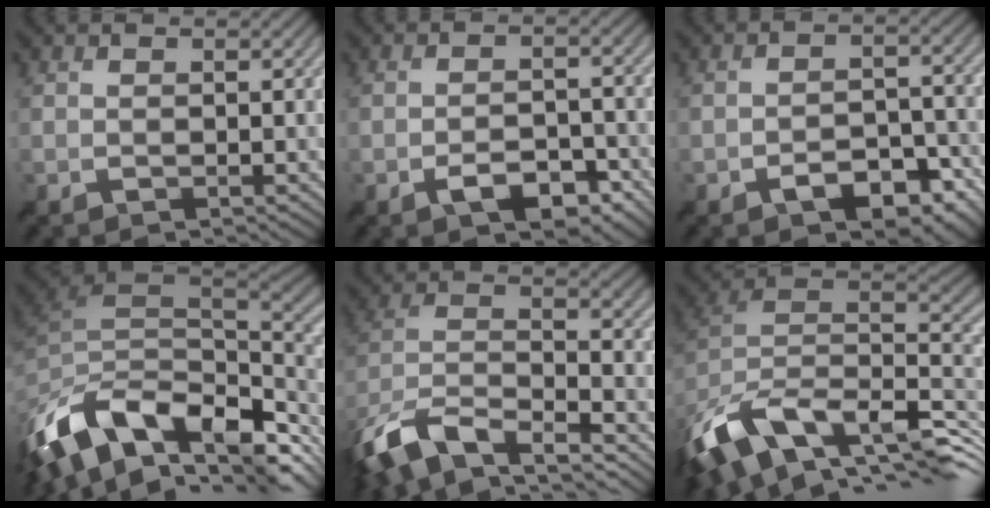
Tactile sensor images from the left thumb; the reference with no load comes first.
{"total": 5.3, "force": [-3.2, 2.2, 3.7], "torque": [-0.059, 0.003, -0.052]}
{"total": 7.0, "force": [-4.2, 3.3, 4.6], "torque": [-0.066, 0.002, -0.066]}
{"total": 16.3, "force": [-5.2, 9.9, 11.9], "torque": [-0.267, -0.035, -0.073]}
{"total": 13.9, "force": [-9.9, 5.2, 8.3], "torque": [-0.184, -0.011, -0.186]}
{"total": 16.5, "force": [-6.3, 10.3, 11.1], "torque": [-0.248, -0.040, -0.094]}